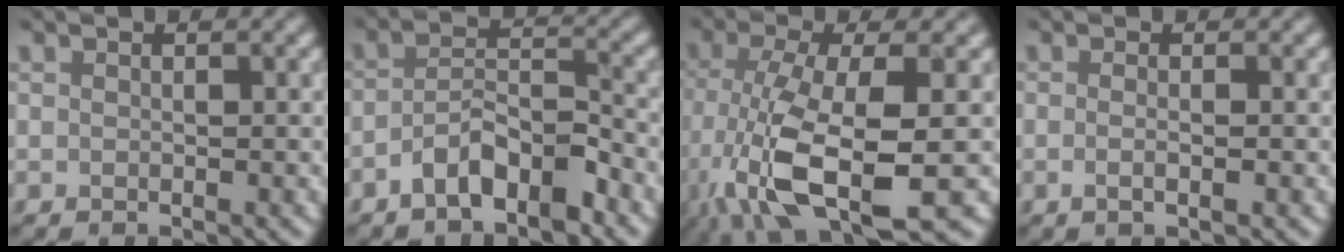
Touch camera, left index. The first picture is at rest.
{"total": 4.7, "force": [-3.0, 1.7, 3.3], "torque": [-0.055, 0.012, -0.054]}
{"total": 10.0, "force": [-3.6, 3.4, 8.7], "torque": [-0.192, -0.024, -0.065]}
{"total": 1.4, "force": [-0.4, 0.2, 1.3], "torque": [-0.021, -0.003, -0.008]}